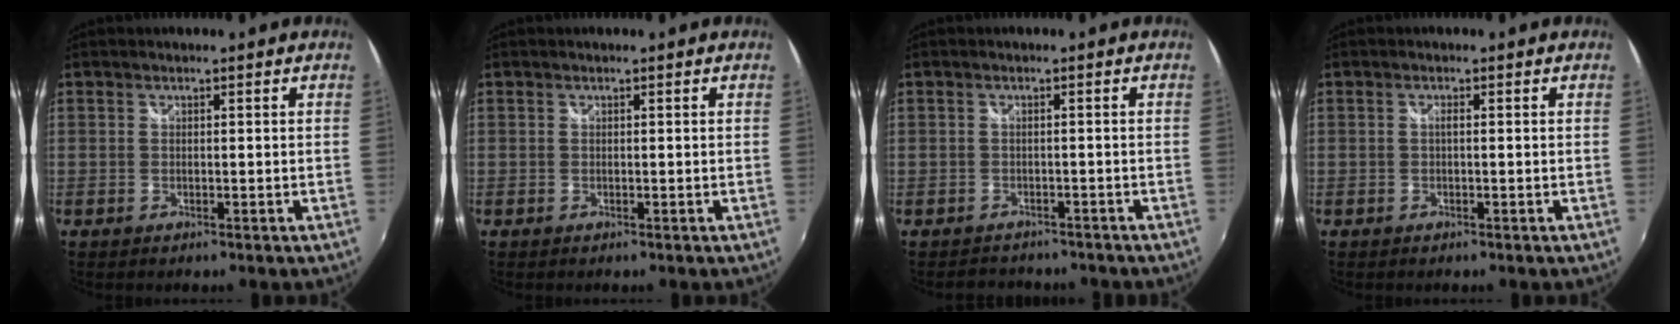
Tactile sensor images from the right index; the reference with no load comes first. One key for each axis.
{"total": 0.0}
{"total": 3.7, "fx": -3.0, "fy": 2.1, "fz": 0.2, "tx": -0.001, "ty": 0.005, "tz": -0.043}
{"total": 0.8, "fx": -0.1, "fy": 0.1, "fz": 0.8, "tx": -0.014, "ty": 0.002, "tz": -0.003}